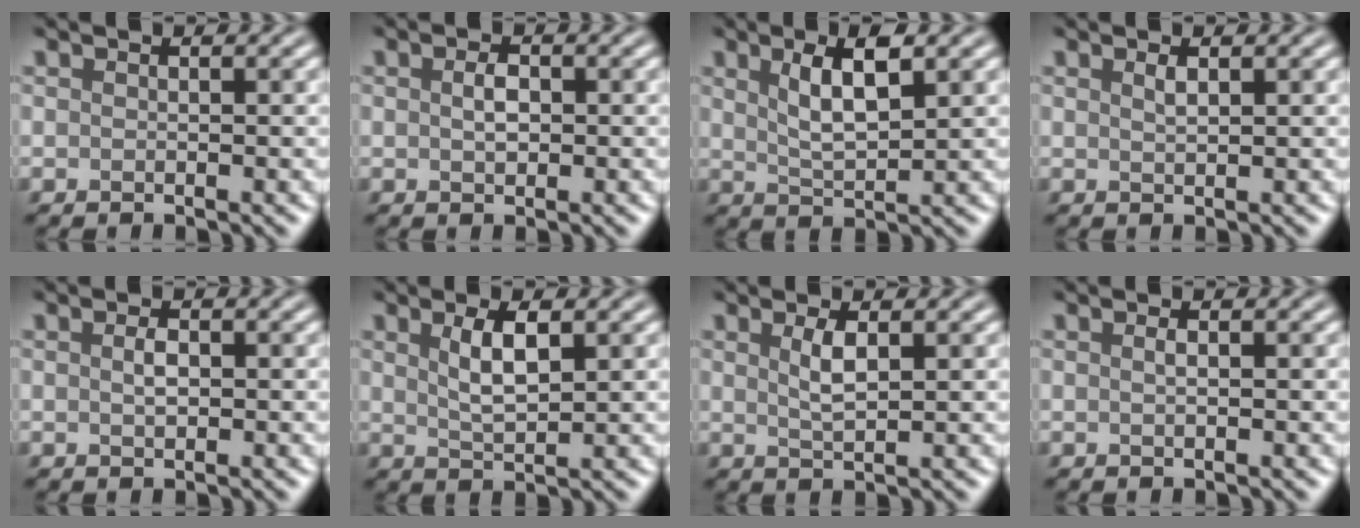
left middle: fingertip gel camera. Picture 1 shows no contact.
{"total": 1.6, "force": [0.2, 1.0, 1.3], "torque": [-0.027, 0.001, 0.004]}
{"total": 4.2, "force": [1.8, 1.4, 3.6], "torque": [-0.070, 0.002, 0.033]}
{"total": 0.9, "force": [0.6, 0.2, 0.7], "torque": [-0.014, 0.000, 0.010]}
{"total": 1.2, "force": [0.1, 0.6, 1.0], "torque": [-0.022, 0.001, 0.003]}
{"total": 3.0, "force": [1.2, 1.0, 2.6], "torque": [-0.051, 0.001, 0.024]}
{"total": 2.0, "force": [0.8, 0.5, 1.7], "torque": [-0.035, -0.001, 0.016]}
{"total": 0.6, "force": [0.1, 0.1, 0.5], "torque": [-0.012, 0.004, 0.002]}